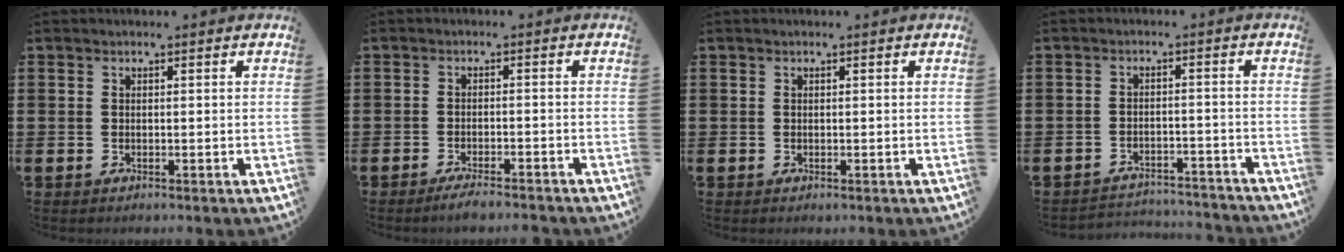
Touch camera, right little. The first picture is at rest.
{"total": 2.2, "force": [-1.9, 0.1, 1.1], "torque": [-0.018, 0.004, -0.035]}
{"total": 0.0}
{"total": 2.9, "force": [-2.9, 0.1, -0.1], "torque": [-0.005, 0.002, -0.064]}